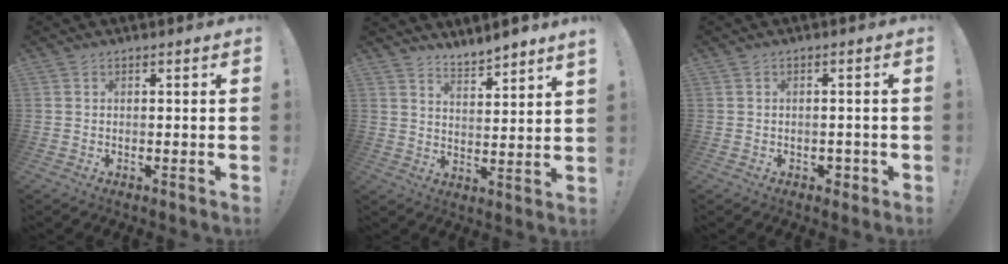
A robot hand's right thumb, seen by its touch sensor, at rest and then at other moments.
{"total": 5.3, "force": [5.0, -0.1, 1.6], "torque": [-0.020, -0.046, 0.086]}
{"total": 2.6, "force": [-0.7, 2.1, 1.3], "torque": [-0.009, -0.001, -0.011]}